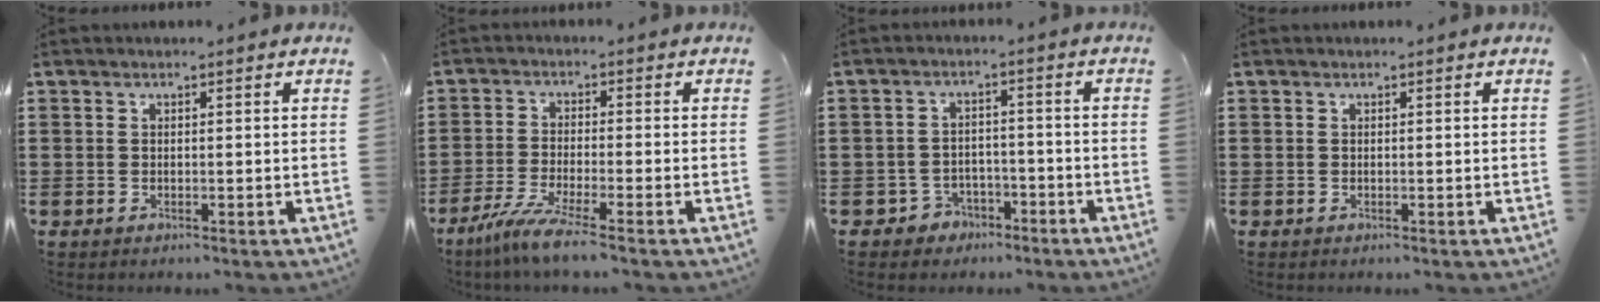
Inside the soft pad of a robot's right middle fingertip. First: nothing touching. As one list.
[{"total": 5.7, "force": [-4.5, -0.3, 3.5], "torque": [-0.085, -0.025, -0.088]}, {"total": 3.3, "force": [-2.9, 1.5, 0.1], "torque": [-0.014, 0.002, -0.062]}, {"total": 0.0}]